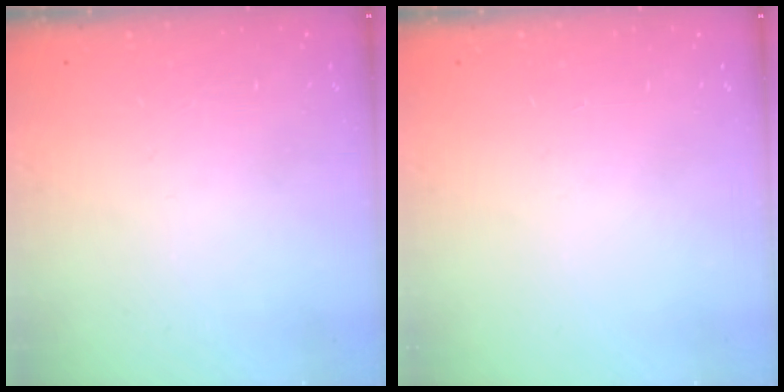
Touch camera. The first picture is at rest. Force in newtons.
{"total": 0.0}